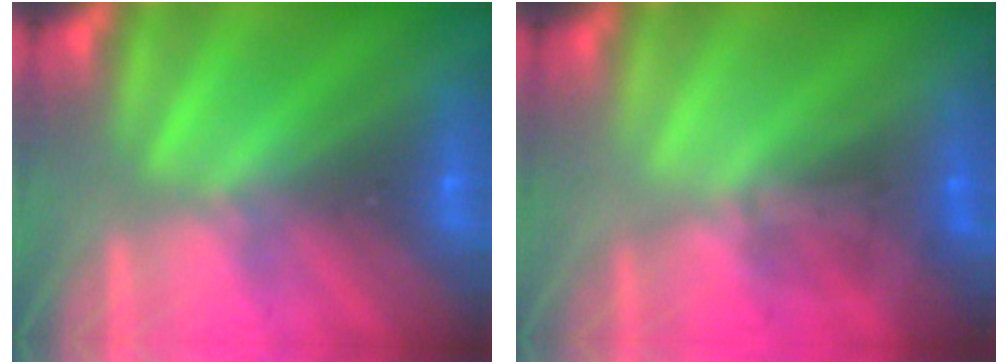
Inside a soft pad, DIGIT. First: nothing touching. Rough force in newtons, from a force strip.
{"total": 1.6}